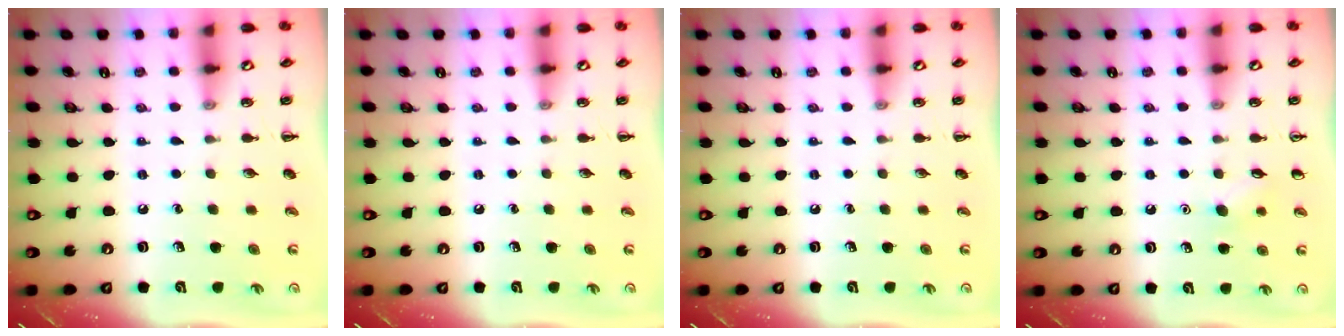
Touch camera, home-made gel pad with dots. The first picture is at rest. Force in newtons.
{"total": 0.0}
{"total": 0.0}
{"total": 6.0, "press": 5.8, "slide": 1.7}